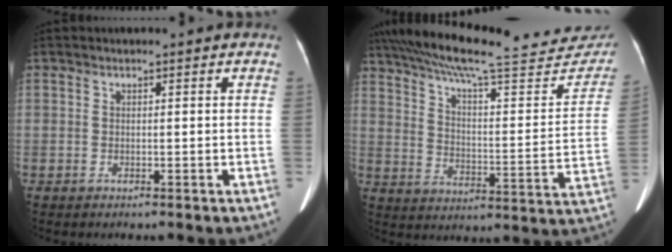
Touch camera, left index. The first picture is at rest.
{"total": 29.1, "force": [25.5, 5.3, 12.9], "torque": [-0.210, -0.033, 0.329]}